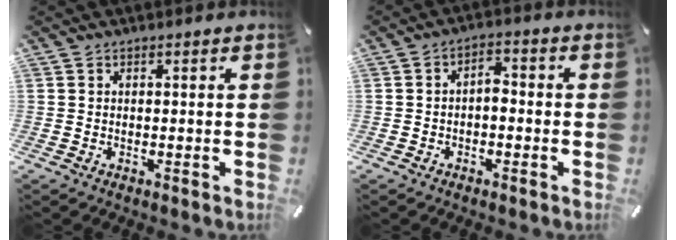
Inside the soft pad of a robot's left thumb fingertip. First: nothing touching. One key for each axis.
{"total": 3.5, "fx": -1.5, "fy": 2.0, "fz": 2.5, "tx": -0.045, "ty": 0.017, "tz": -0.029}